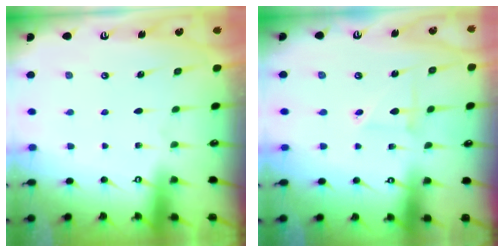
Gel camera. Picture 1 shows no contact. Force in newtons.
{"total": 2.8, "press": 2.8, "slide": 0.3}